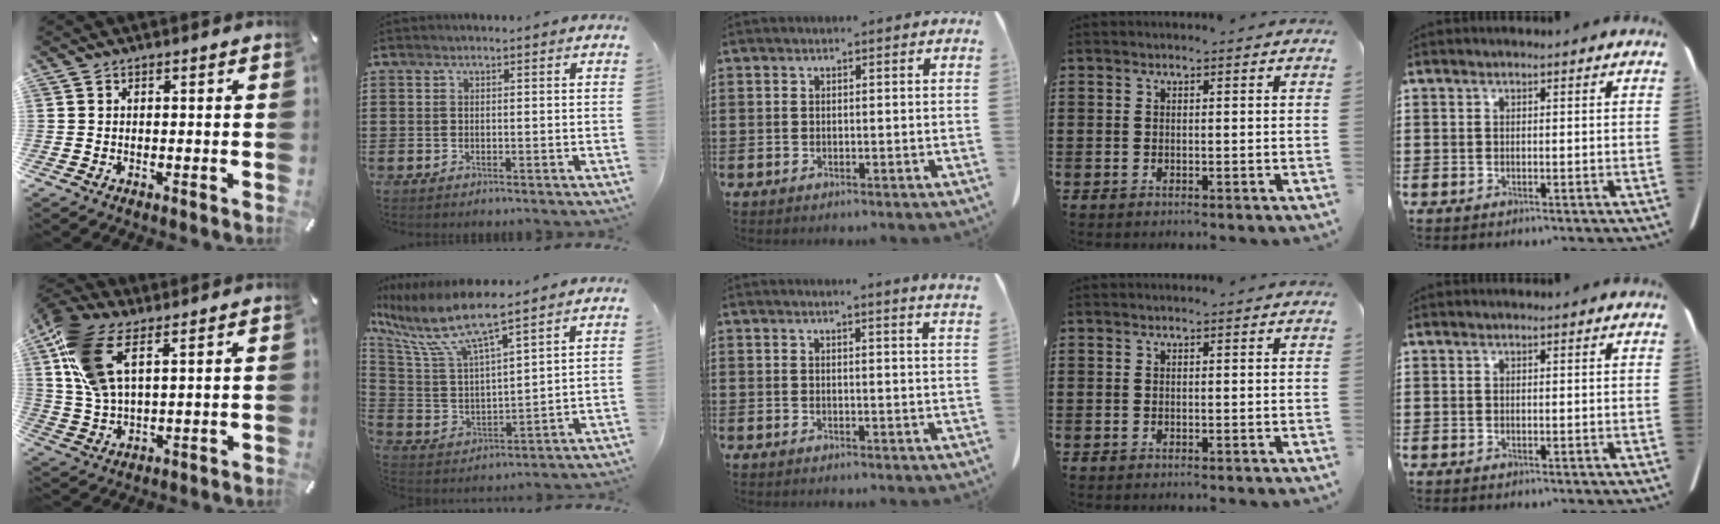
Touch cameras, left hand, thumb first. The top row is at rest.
{"thumb": {"total": 12.8, "force": [6.3, 6.0, 9.4], "torque": [-0.219, -0.013, 0.118]}, "index": {"total": 9.4, "force": [7.7, 1.2, 5.3], "torque": [-0.143, -0.047, 0.128]}, "middle": {"total": 2.3, "force": [2.1, -1.0, 0.4], "torque": [-0.009, -0.011, 0.040]}}